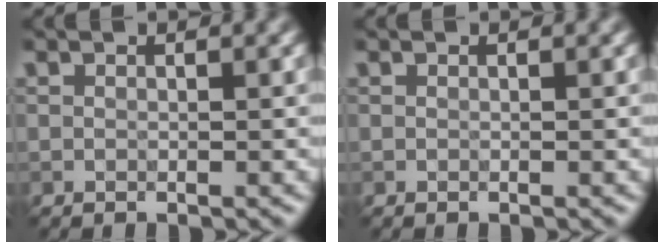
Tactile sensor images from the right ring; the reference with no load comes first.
{"total": 0.0}